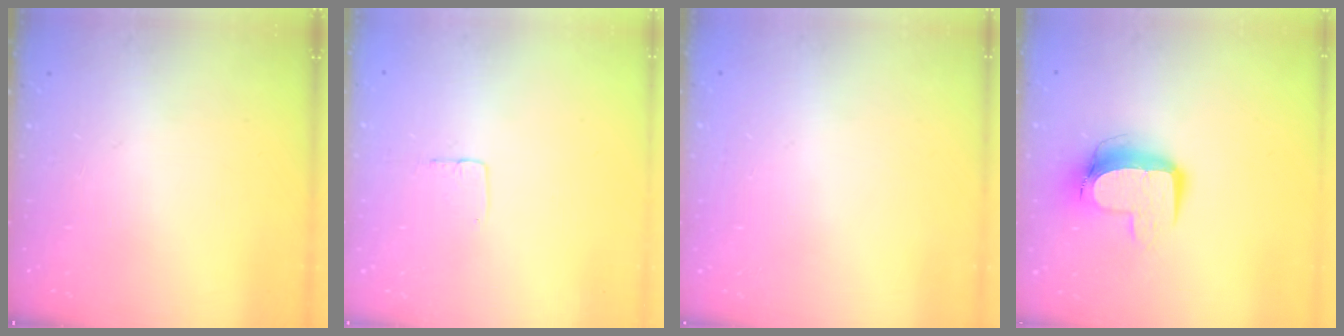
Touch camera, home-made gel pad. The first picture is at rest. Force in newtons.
{"total": 2.7, "press": 2.7, "slide": 0.1}
{"total": 0.0}
{"total": 11.0, "press": 10.9, "slide": 1.1}